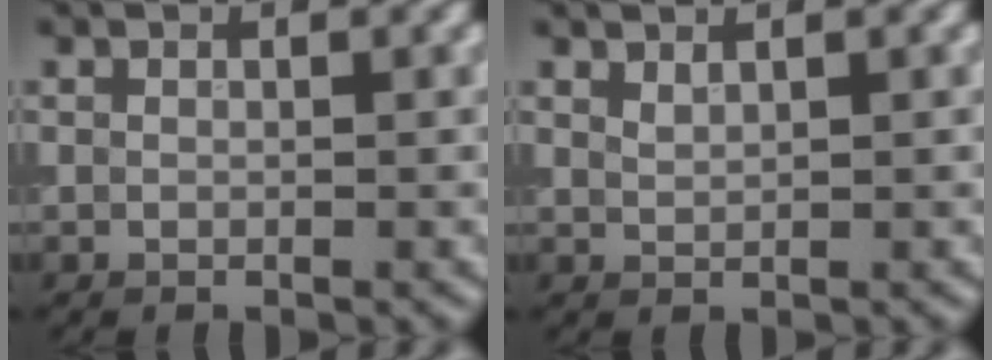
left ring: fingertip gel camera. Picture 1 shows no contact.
{"total": 0.7, "force": [0.7, -0.1, 0.1], "torque": [-0.005, 0.001, 0.019]}